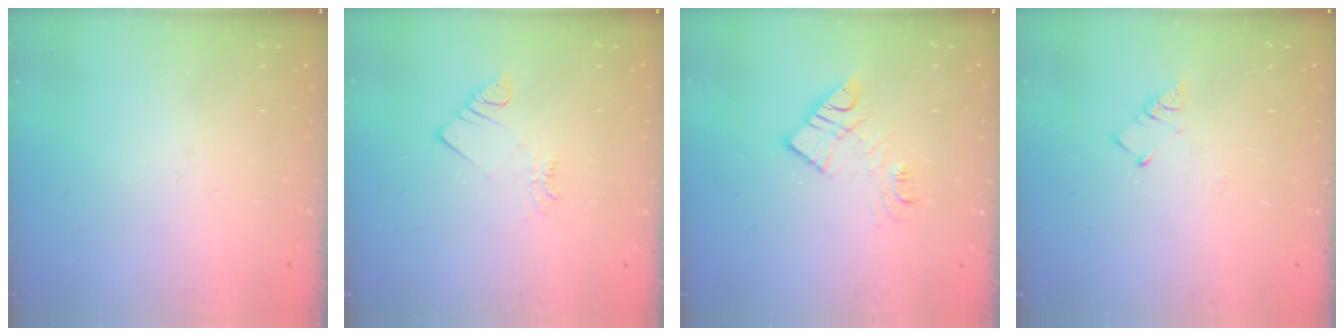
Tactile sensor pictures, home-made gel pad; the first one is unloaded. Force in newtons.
{"total": 1.5, "press": 1.4, "slide": 0.3}
{"total": 9.5, "press": 9.4, "slide": 0.6}
{"total": 3.0, "press": 3.0, "slide": 0.4}